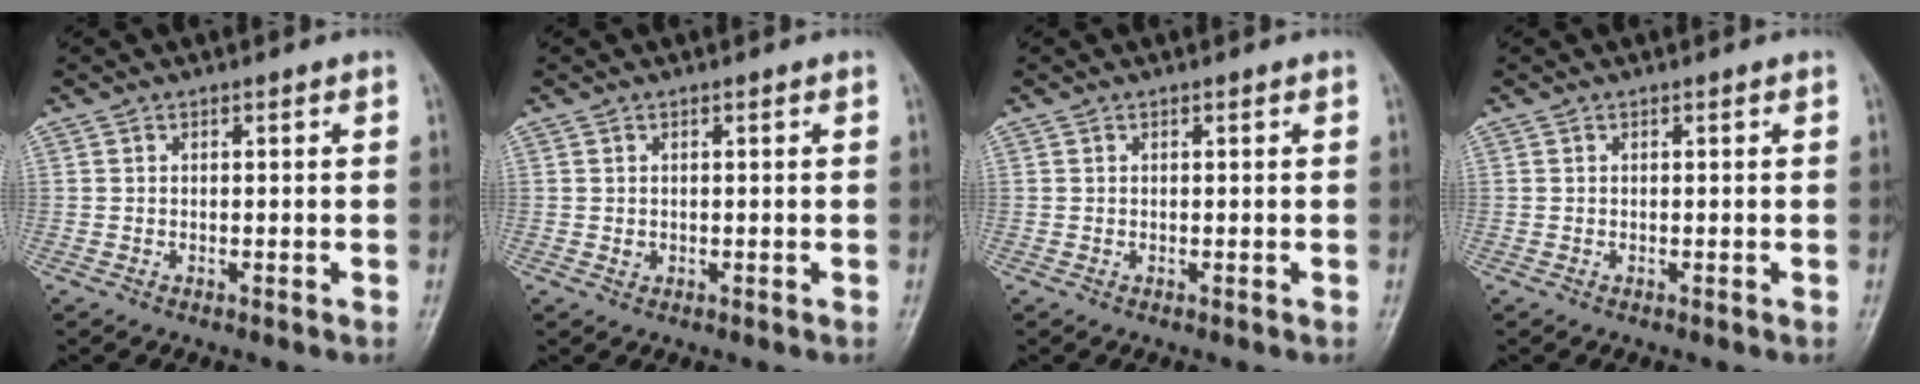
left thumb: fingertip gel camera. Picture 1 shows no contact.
{"total": 0.7, "force": [0.2, 0.6, 0.3], "torque": [0.000, 0.000, 0.004]}
{"total": 0.0}
{"total": 0.0}